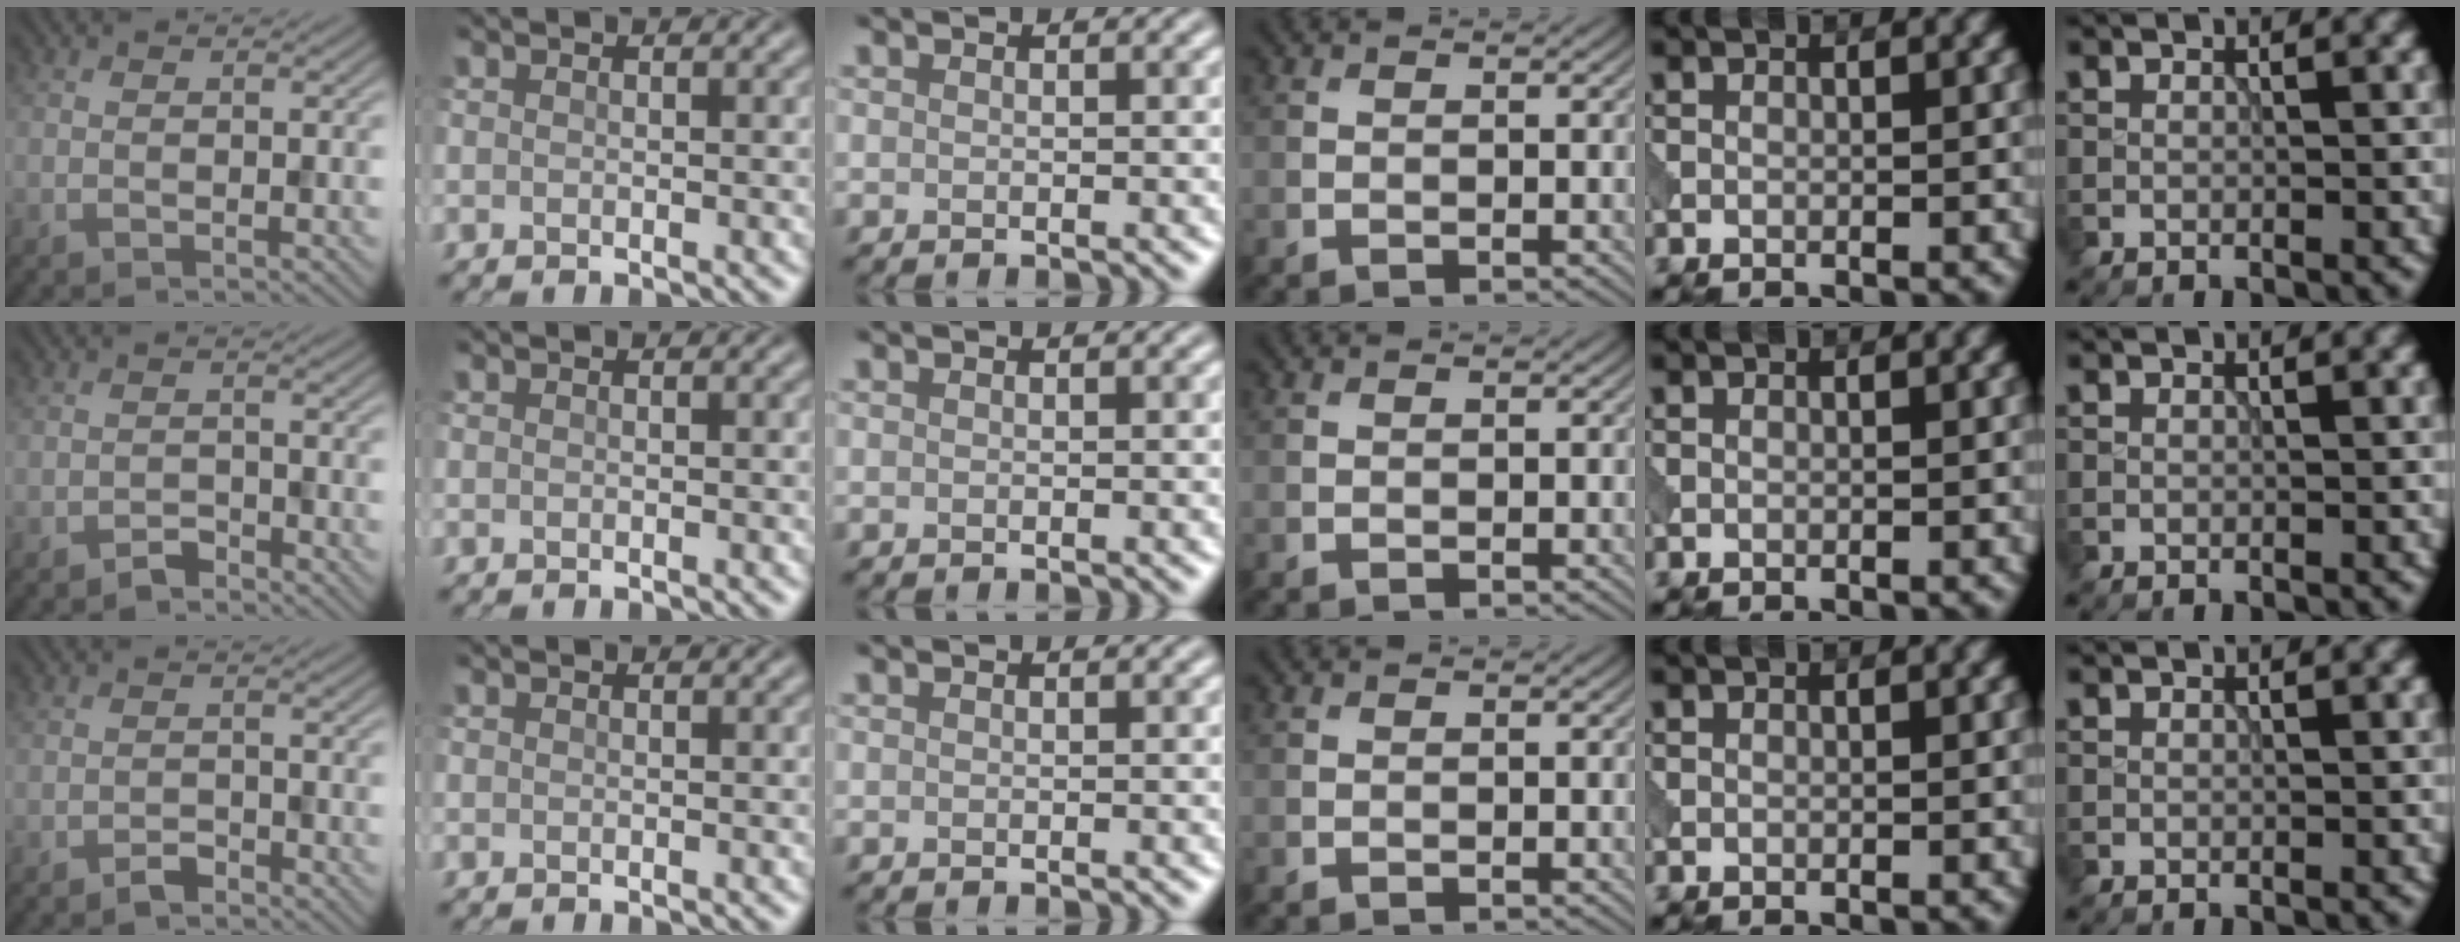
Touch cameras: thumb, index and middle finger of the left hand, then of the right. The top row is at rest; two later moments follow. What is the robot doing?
{"motion": "open", "object": "sandwich press"}